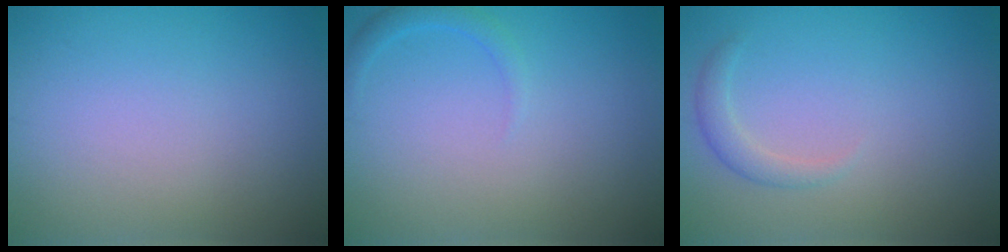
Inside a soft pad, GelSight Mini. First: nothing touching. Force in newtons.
{"total": 1.2, "press": 1.2, "slide": 0.1}
{"total": 1.5, "press": 1.5, "slide": 0.1}